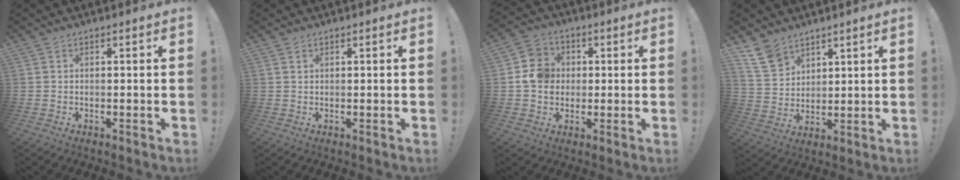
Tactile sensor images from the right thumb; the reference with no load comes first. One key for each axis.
{"total": 0.9, "fx": 0.7, "fy": 0.5, "fz": 0.3, "tx": 0.002, "ty": -0.004, "tz": 0.013}
{"total": 9.3, "fx": 0.6, "fy": 8.5, "fz": 3.8, "tx": -0.059, "ty": 0.010, "tz": 0.016}
{"total": 10.9, "fx": 7.6, "fy": 6.9, "fz": 3.5, "tx": -0.061, "ty": -0.045, "tz": 0.153}